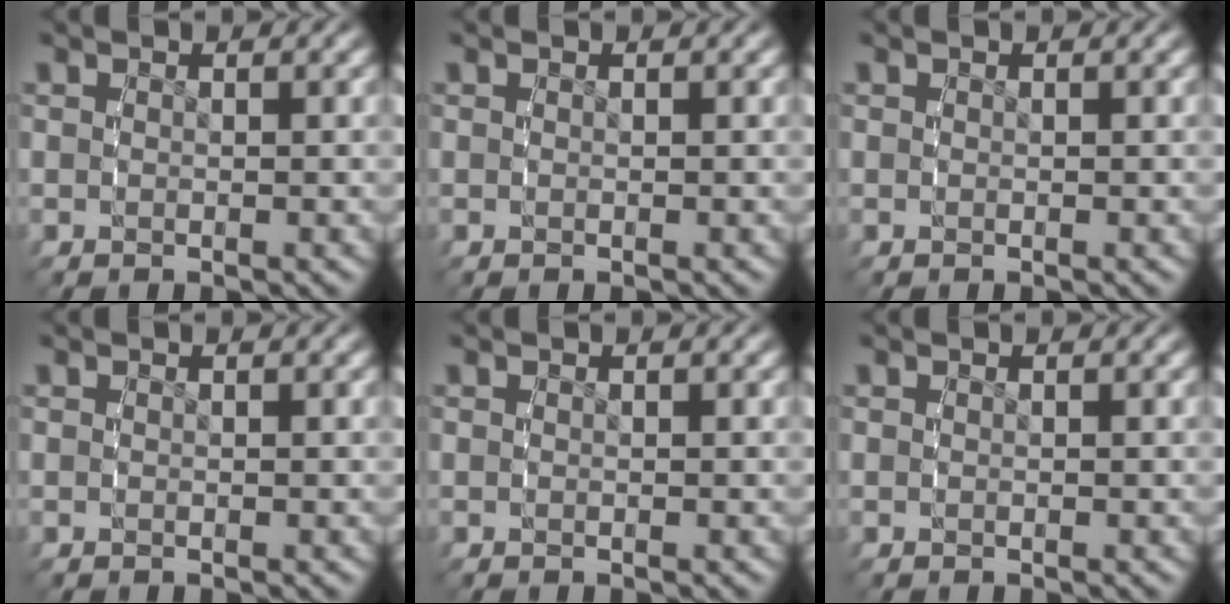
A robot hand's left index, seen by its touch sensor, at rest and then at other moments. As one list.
[{"total": 0.0}, {"total": 0.0}, {"total": 0.0}, {"total": 0.0}, {"total": 0.0}]